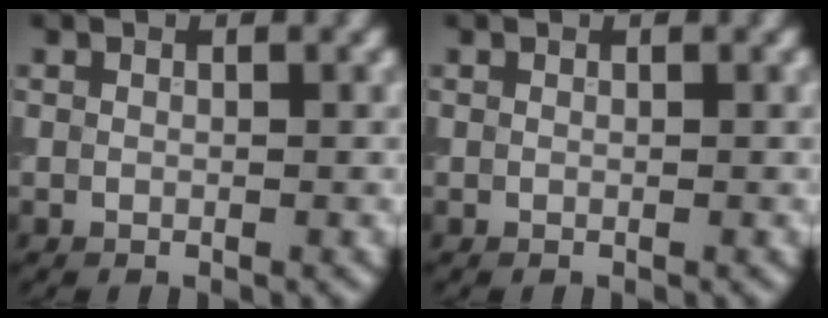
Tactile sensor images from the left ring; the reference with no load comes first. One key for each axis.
{"total": 0.0}